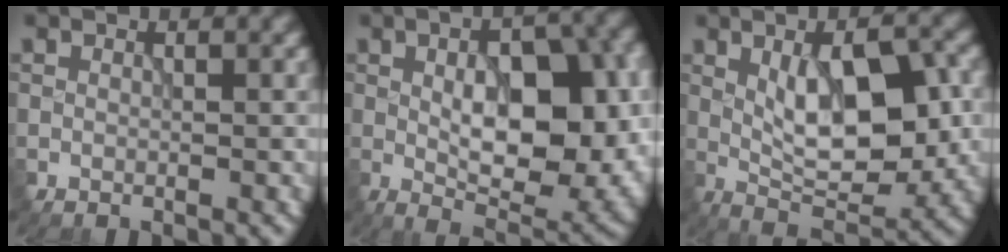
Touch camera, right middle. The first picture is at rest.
{"total": 11.3, "force": [-0.3, 5.6, 9.8], "torque": [-0.139, -0.005, 0.003]}
{"total": 8.6, "force": [0.6, 3.4, 7.8], "torque": [-0.127, -0.002, 0.014]}